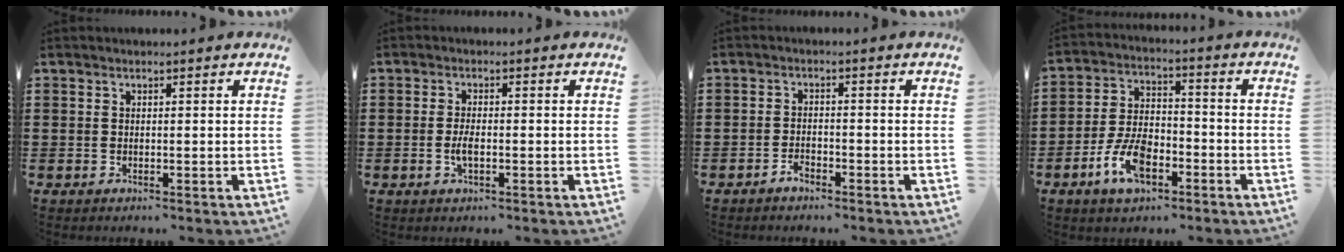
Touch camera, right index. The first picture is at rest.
{"total": 2.7, "force": [-0.6, 0.9, 2.5], "torque": [-0.053, -0.002, -0.014]}
{"total": 1.9, "force": [-1.6, 0.6, 0.7], "torque": [-0.018, 0.002, -0.032]}
{"total": 8.4, "force": [-4.2, 4.3, 5.8], "torque": [-0.134, 0.006, -0.082]}